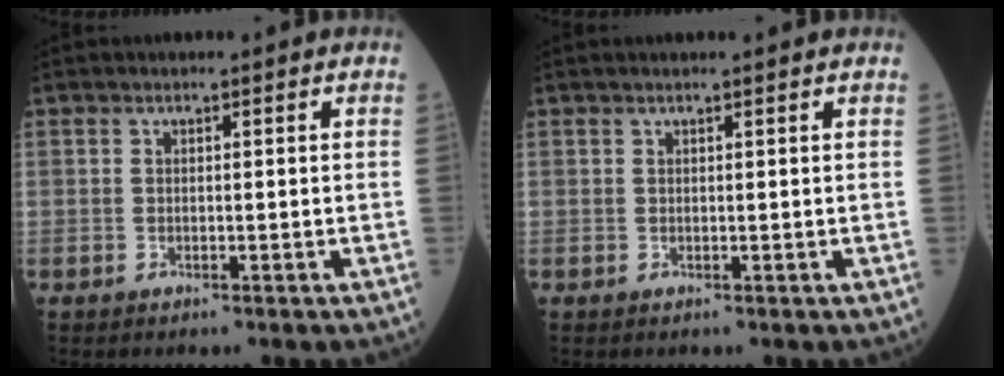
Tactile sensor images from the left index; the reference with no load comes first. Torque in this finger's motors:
{"motor_torque": [-0.01, -0.22, -0.04, -0.01]}